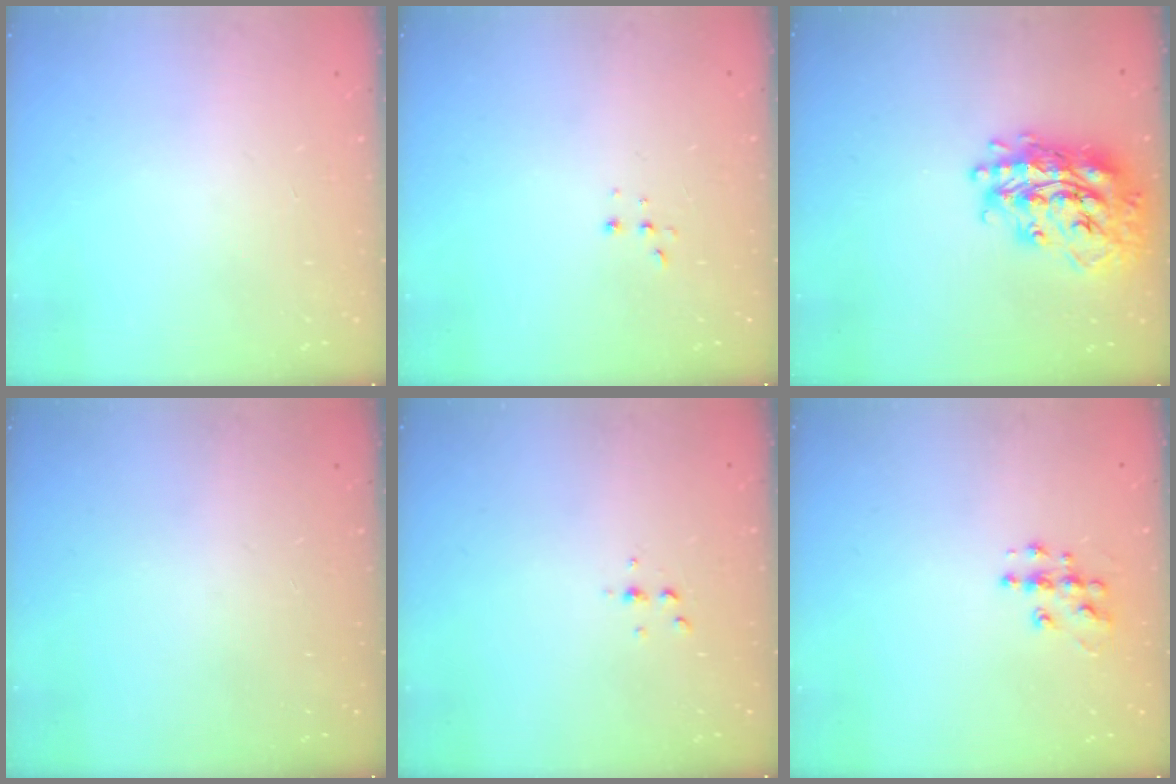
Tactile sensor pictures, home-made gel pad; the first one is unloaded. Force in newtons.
{"total": 2.2, "press": 2.2, "slide": 0.5}
{"total": 21.6, "press": 21.5, "slide": 1.8}
{"total": 0.0}
{"total": 2.6, "press": 2.6, "slide": 0.3}
{"total": 8.3, "press": 8.2, "slide": 0.5}